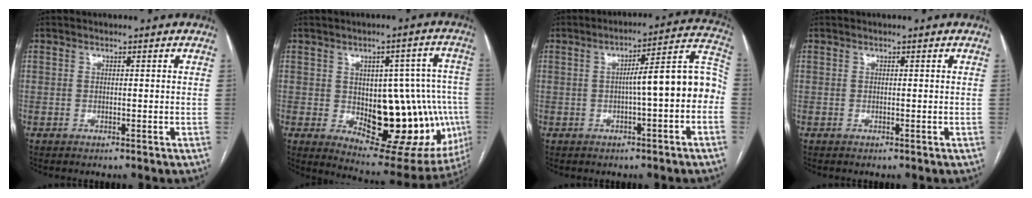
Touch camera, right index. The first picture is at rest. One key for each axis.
{"total": 21.7, "fx": -3.1, "fy": 10.2, "fz": 18.9, "tx": -0.185, "ty": 0.029, "tz": -0.011}
{"total": 11.1, "fx": -1.4, "fy": 1.3, "fz": 11.0, "tx": -0.141, "ty": 0.045, "tz": -0.020}
{"total": 0.0}